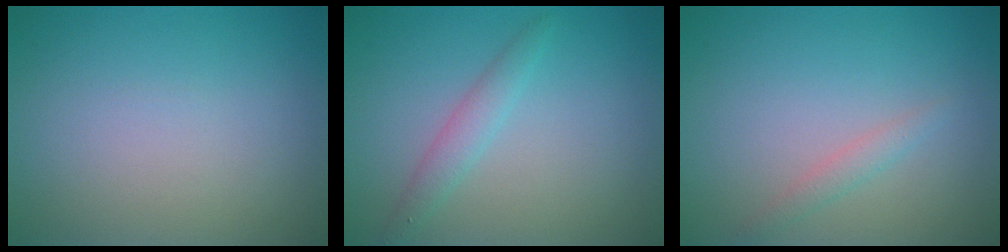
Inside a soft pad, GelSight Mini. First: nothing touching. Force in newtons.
{"total": 1.8, "press": 1.8, "slide": 0.1}
{"total": 1.2, "press": 1.2, "slide": 0.0}